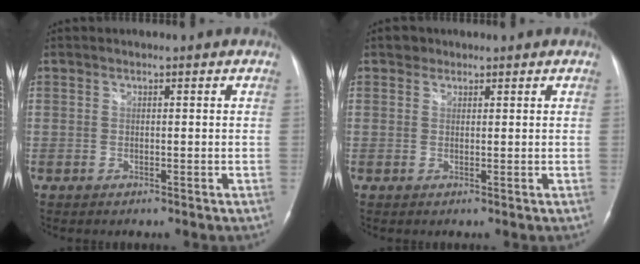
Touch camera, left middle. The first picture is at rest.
{"total": 1.4, "force": [1.0, 1.0, 0.0], "torque": [0.005, 0.004, 0.011]}